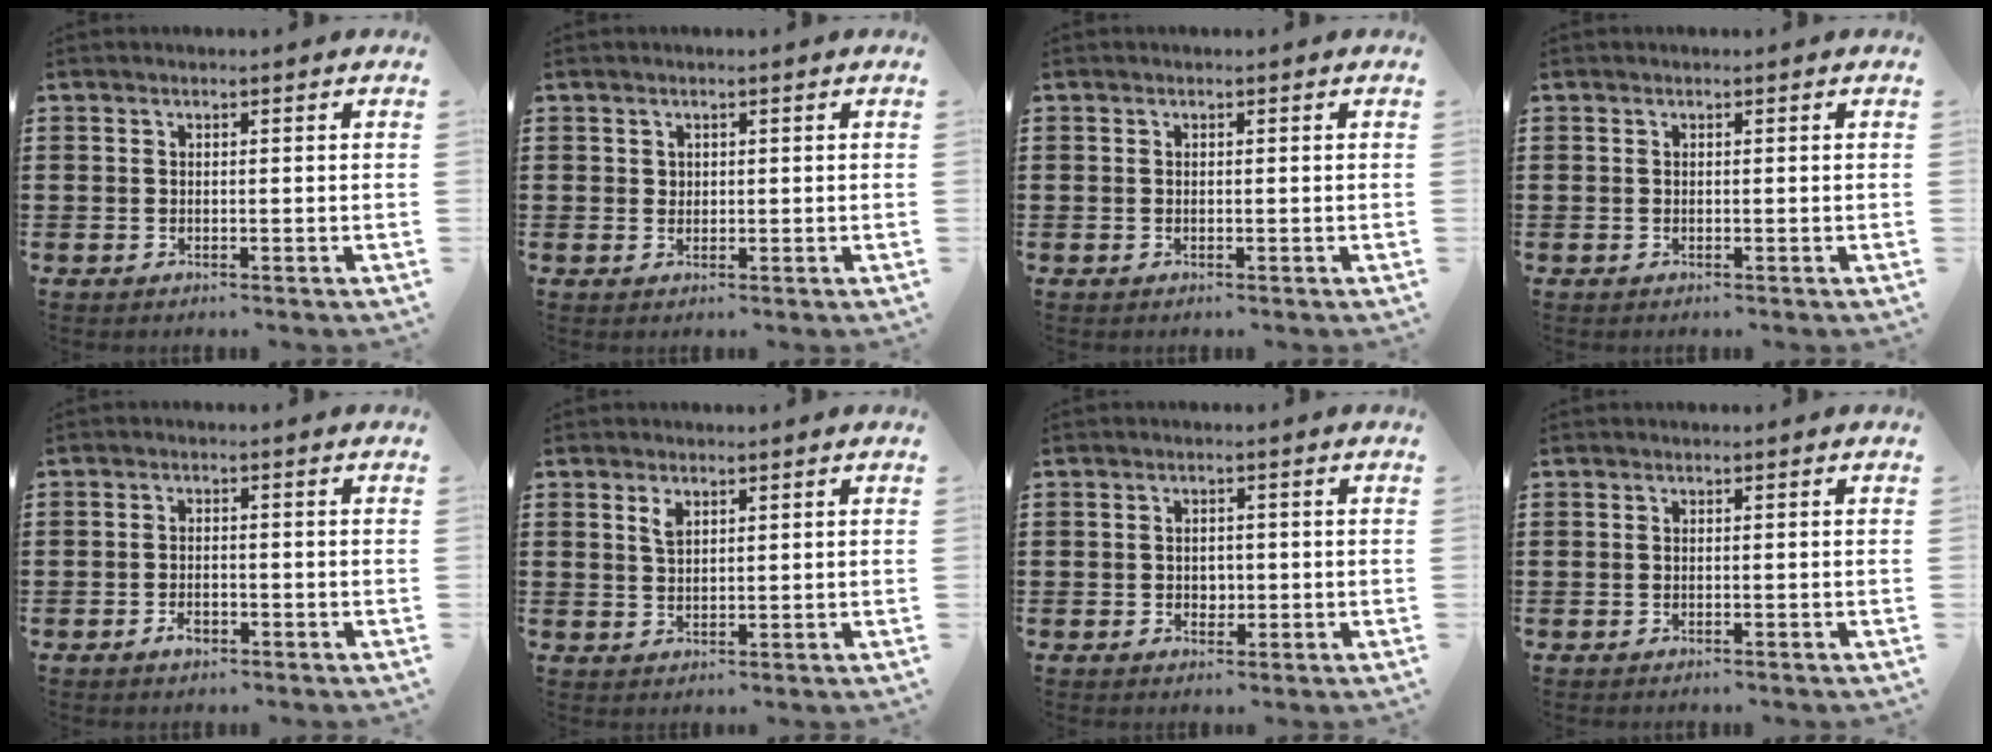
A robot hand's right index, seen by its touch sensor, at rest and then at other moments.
{"total": 1.0, "force": [0.6, 0.8, 0.1], "torque": [-0.003, 0.002, 0.013]}
{"total": 0.0}
{"total": 0.0}
{"total": 2.0, "force": [-1.1, 0.9, 1.4], "torque": [-0.028, -0.001, -0.021]}
{"total": 2.1, "force": [1.4, 0.9, 1.3], "torque": [-0.029, 0.003, 0.025]}
{"total": 1.7, "force": [-0.2, 1.4, 0.9], "torque": [-0.022, 0.005, -0.006]}
{"total": 0.0}